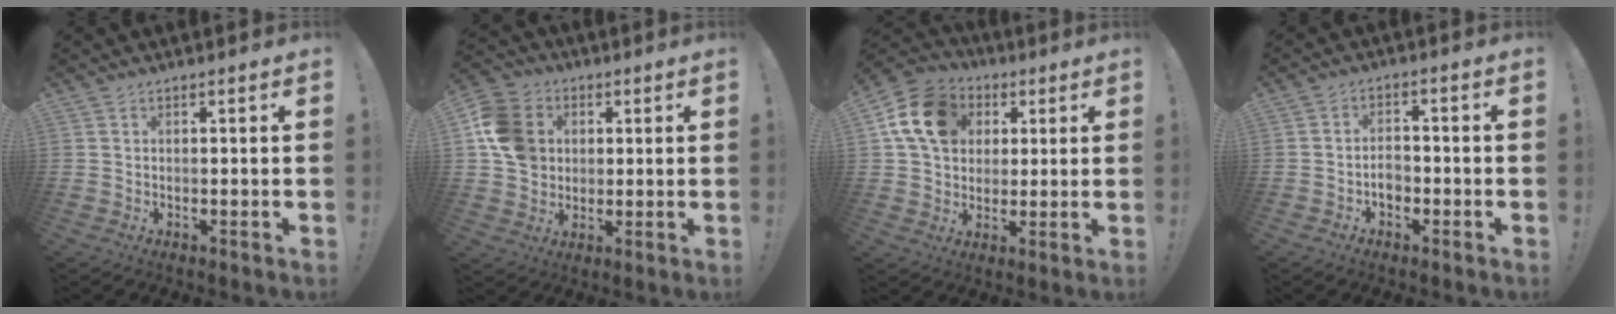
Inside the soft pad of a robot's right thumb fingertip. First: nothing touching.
{"total": 13.6, "force": [2.7, 11.5, 6.7], "torque": [-0.106, -0.001, 0.056]}
{"total": 15.9, "force": [5.1, 12.3, 8.7], "torque": [-0.136, -0.005, 0.101]}
{"total": 4.5, "force": [-1.8, 3.2, 2.7], "torque": [-0.030, 0.005, -0.033]}